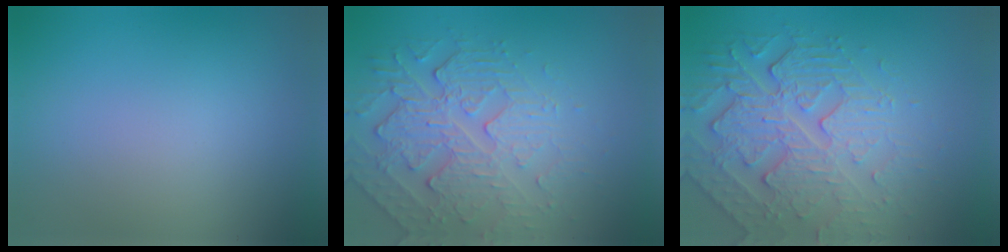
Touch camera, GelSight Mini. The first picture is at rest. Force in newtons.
{"total": 4.4, "press": 4.1, "slide": 1.7}
{"total": 5.0, "press": 4.5, "slide": 2.1}